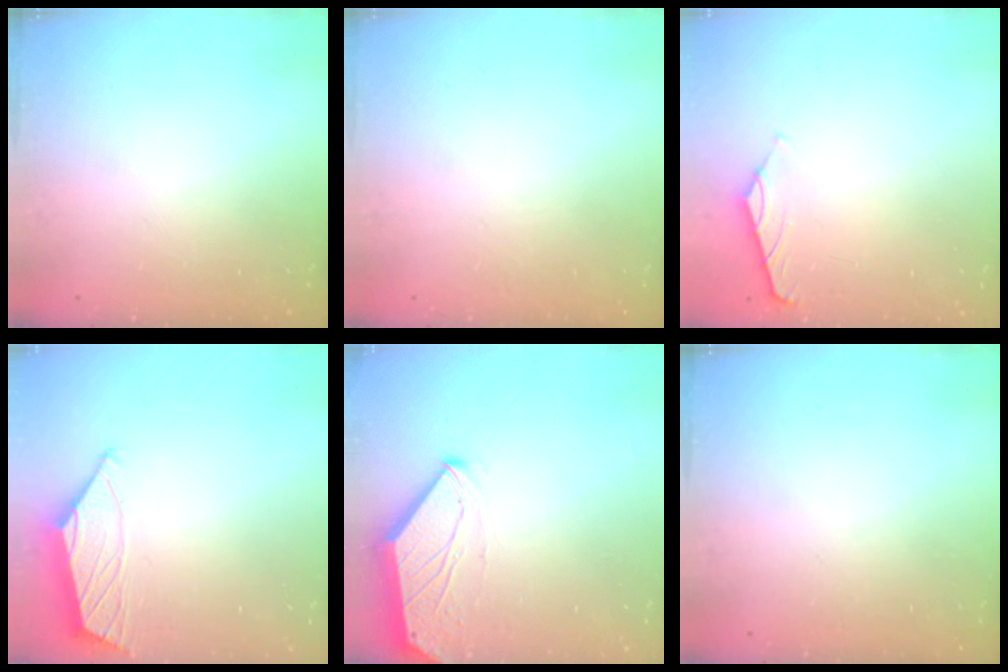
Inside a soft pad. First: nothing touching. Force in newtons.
{"total": 0.0}
{"total": 0.0}
{"total": 2.4, "press": 2.4, "slide": 0.5}
{"total": 0.0}
{"total": 0.0}